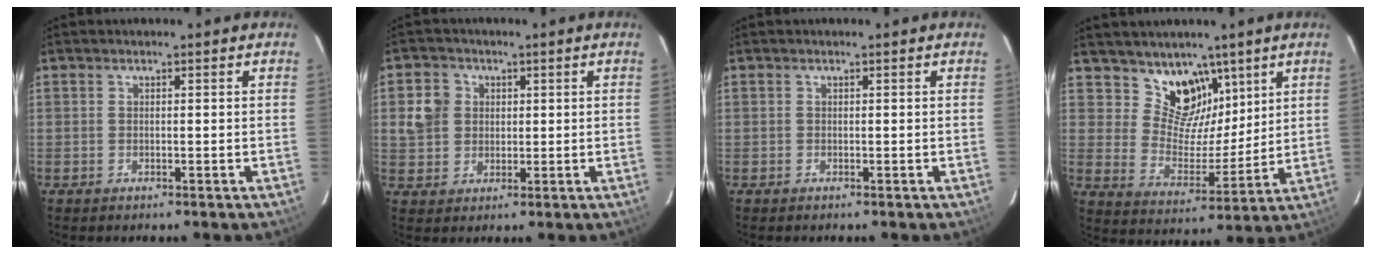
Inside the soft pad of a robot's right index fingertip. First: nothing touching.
{"total": 6.2, "force": [0.6, 5.5, 3.0], "torque": [-0.062, 0.018, 0.011]}
{"total": 0.0}
{"total": 10.8, "force": [7.3, 7.2, 3.5], "torque": [-0.052, -0.011, 0.136]}